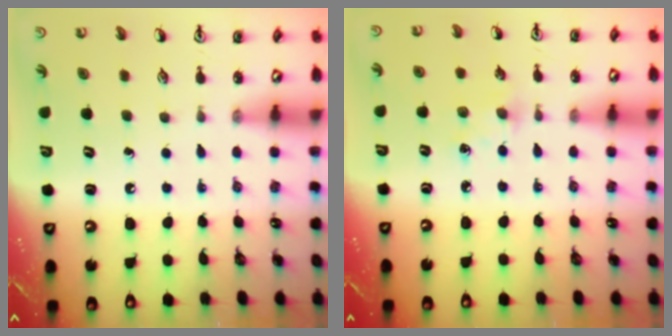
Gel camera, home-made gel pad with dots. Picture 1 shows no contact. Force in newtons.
{"total": 5.1, "press": 5.0, "slide": 0.8}